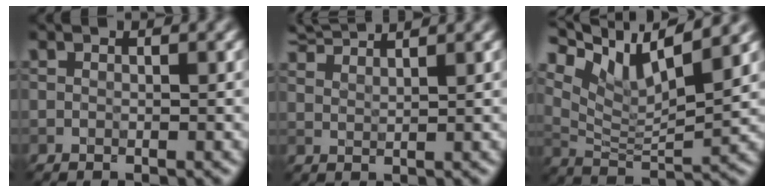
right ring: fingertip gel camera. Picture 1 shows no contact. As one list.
[{"total": 4.0, "force": [3.8, 0.4, 1.0], "torque": [-0.021, 0.013, 0.070]}, {"total": 8.4, "force": [5.5, 2.7, 5.8], "torque": [-0.111, 0.006, 0.103]}]